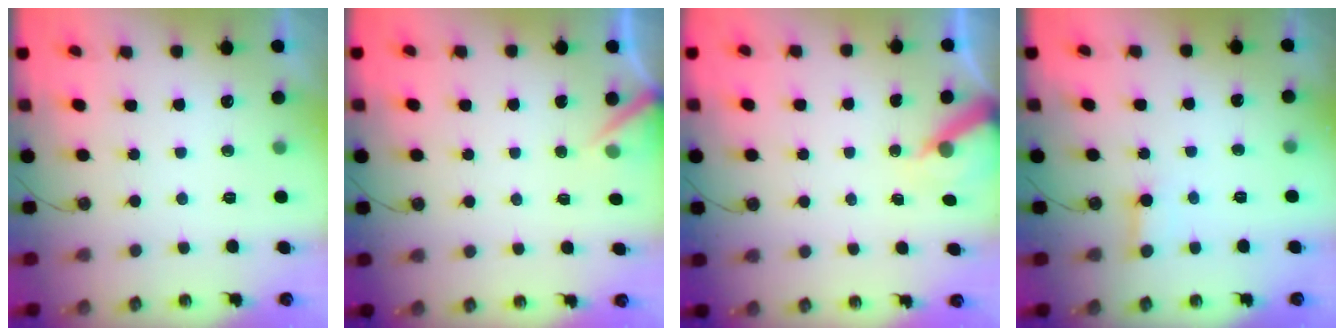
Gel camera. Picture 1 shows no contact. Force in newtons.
{"total": 5.1, "press": 5.1, "slide": 0.3}
{"total": 6.7, "press": 6.7, "slide": 0.5}
{"total": 2.4, "press": 2.4, "slide": 0.0}